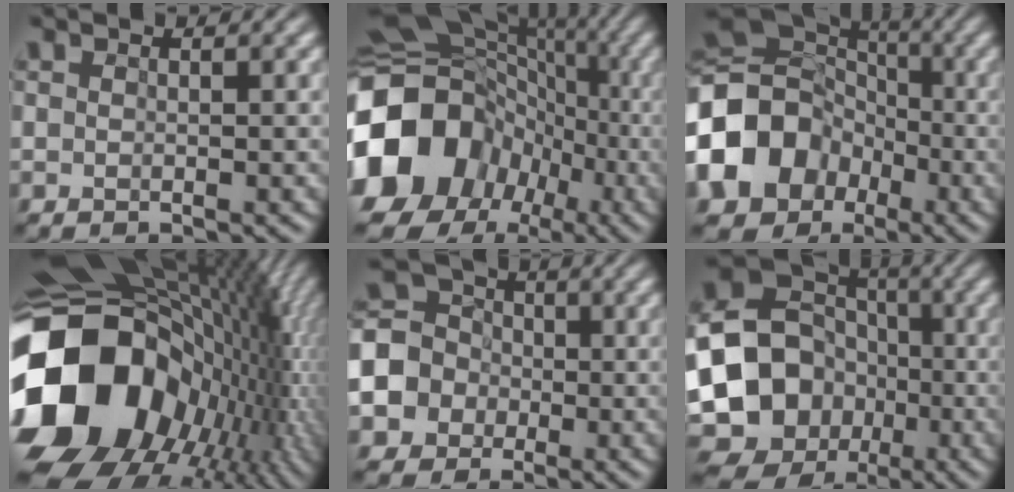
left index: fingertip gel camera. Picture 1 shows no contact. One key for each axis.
{"total": 15.7, "fx": -3.5, "fy": 13.3, "fz": 7.7, "tx": -0.183, "ty": -0.001, "tz": -0.068}
{"total": 16.1, "fx": -4.8, "fy": 13.2, "fz": 7.7, "tx": -0.182, "ty": -0.007, "tz": -0.110}
{"total": 18.9, "fx": -2.8, "fy": 13.7, "fz": 12.7, "tx": -0.285, "ty": -0.010, "tz": -0.026}
{"total": 6.7, "fx": -1.8, "fy": 5.9, "fz": 2.7, "tx": -0.075, "ty": -0.004, "tz": -0.043}
{"total": 16.9, "fx": -3.9, "fy": 14.6, "fz": 7.6, "tx": -0.168, "ty": -0.008, "tz": -0.079}